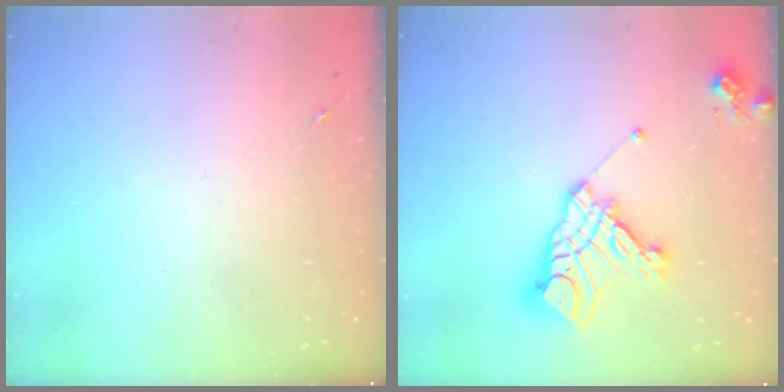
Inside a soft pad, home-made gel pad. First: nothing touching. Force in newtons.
{"total": 16.6, "press": 16.5, "slide": 2.1}